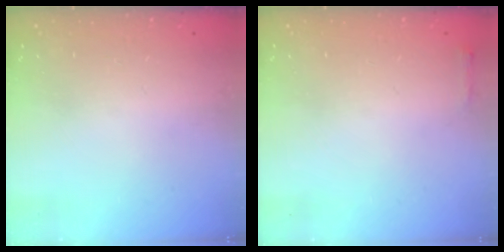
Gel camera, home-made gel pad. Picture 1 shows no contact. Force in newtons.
{"total": 2.3, "press": 2.3, "slide": 0.5}